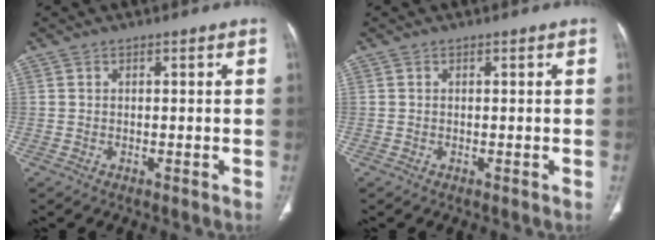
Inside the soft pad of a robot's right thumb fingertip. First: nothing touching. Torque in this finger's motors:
{"motor_torque": [0.03, -0.14, -0.03, 0.45, -0.01]}